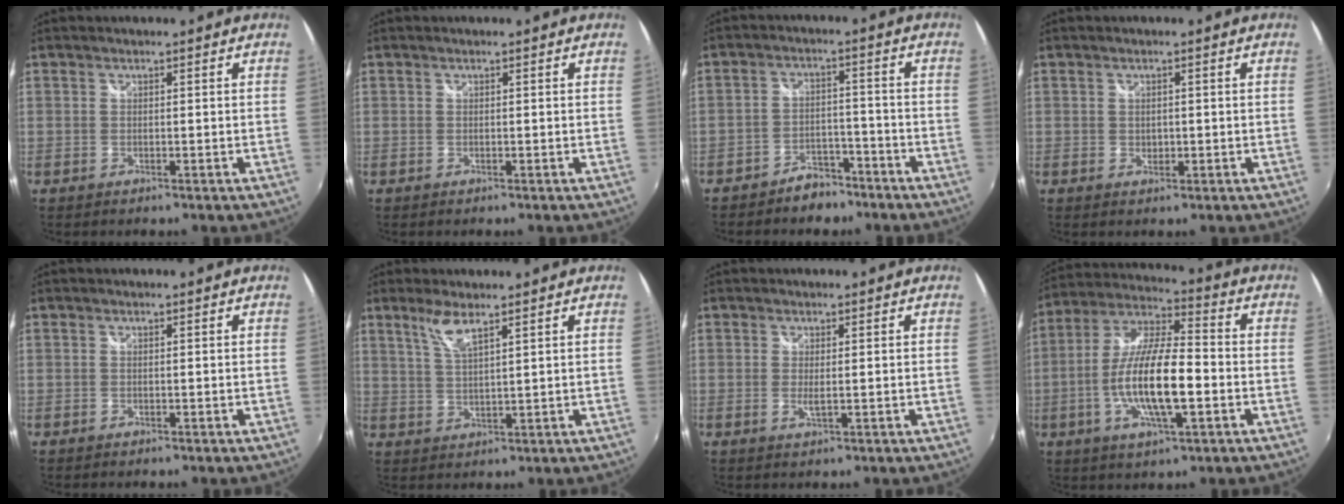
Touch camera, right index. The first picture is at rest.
{"total": 0.0}
{"total": 6.3, "force": [-5.0, 3.4, 1.6], "torque": [-0.047, 0.019, -0.073]}
{"total": 1.3, "force": [0.0, 1.2, 0.5], "torque": [-0.006, -0.001, 0.001]}
{"total": 0.0}
{"total": 4.6, "force": [3.1, 0.5, 3.4], "torque": [-0.070, -0.002, 0.063]}
{"total": 1.6, "force": [0.0, 0.3, 1.6], "torque": [-0.031, -0.005, -0.001]}
{"total": 15.6, "force": [-3.8, 4.2, 14.5], "torque": [-0.288, -0.005, -0.072]}